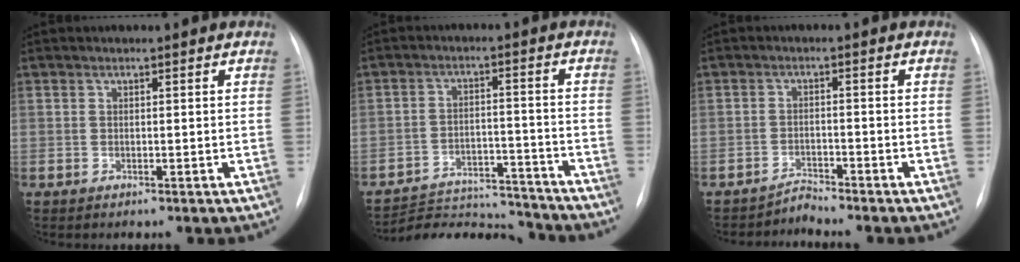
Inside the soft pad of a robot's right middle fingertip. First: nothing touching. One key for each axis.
{"total": 13.6, "fx": -13.4, "fy": 2.0, "fz": 1.3, "tx": -0.017, "ty": 0.016, "tz": -0.198}
{"total": 2.3, "fx": -2.0, "fy": -0.5, "fz": -0.8, "tx": 0.024, "ty": -0.010, "tz": -0.034}